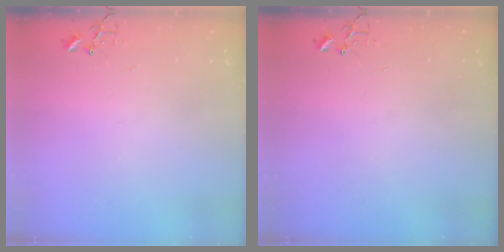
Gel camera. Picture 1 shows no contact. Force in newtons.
{"total": 0.0}